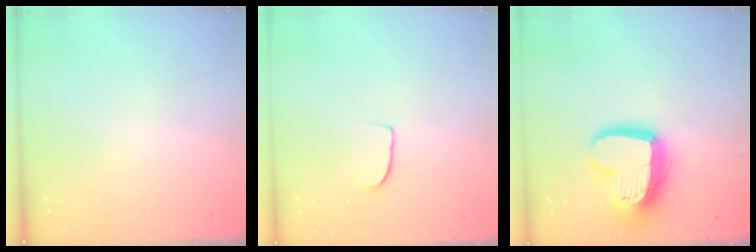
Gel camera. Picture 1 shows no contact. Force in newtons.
{"total": 6.5, "press": 6.5, "slide": 0.5}
{"total": 16.8, "press": 16.7, "slide": 1.5}